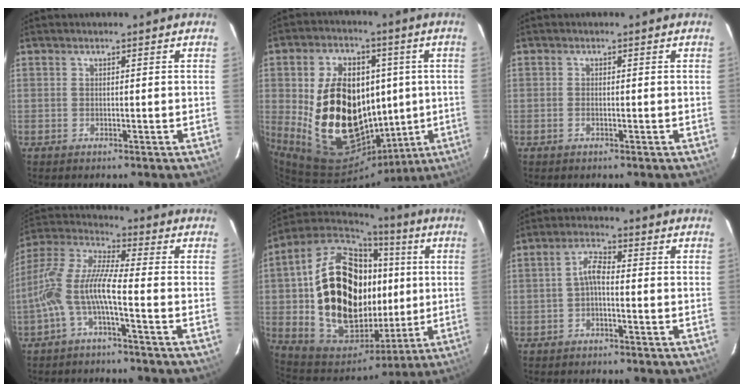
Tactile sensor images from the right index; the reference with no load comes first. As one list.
[{"total": 22.1, "force": [0.4, 14.8, 16.5], "torque": [-0.311, 0.014, 0.036]}, {"total": 0.8, "force": [-0.4, 0.4, 0.5], "torque": [-0.010, 0.000, -0.008]}, {"total": 9.9, "force": [-3.4, 1.3, 9.2], "torque": [-0.207, 0.013, -0.069]}, {"total": 28.7, "force": [2.4, 19.0, 21.4], "torque": [-0.431, 0.030, 0.063]}, {"total": 3.1, "force": [-1.1, 1.0, 2.8], "torque": [-0.060, 0.012, -0.024]}]